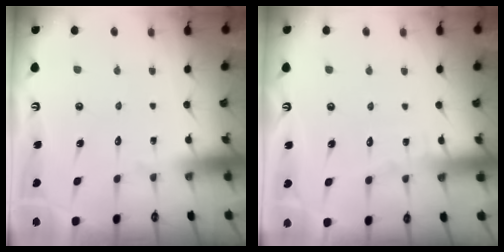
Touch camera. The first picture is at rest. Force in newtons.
{"total": 2.6, "press": 2.6, "slide": 0.3}